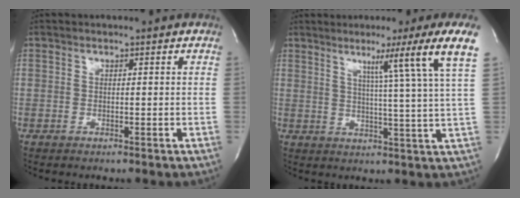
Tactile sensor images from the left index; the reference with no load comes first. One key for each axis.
{"total": 12.3, "fx": 6.9, "fy": -3.2, "fz": 9.6, "tx": -0.134, "ty": -0.014, "tz": 0.077}